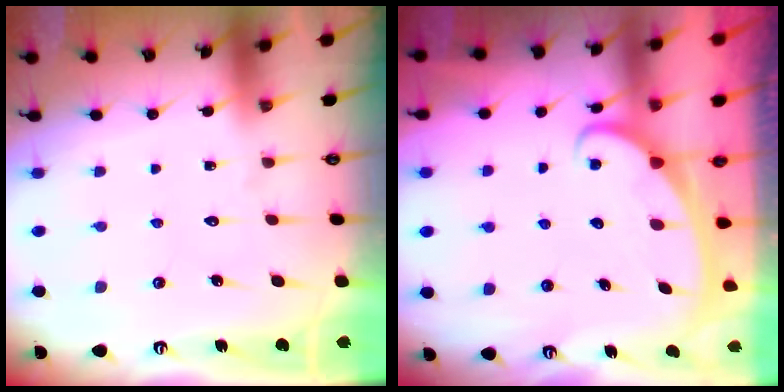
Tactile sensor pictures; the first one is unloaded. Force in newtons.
{"total": 2.5, "press": 2.5, "slide": 0.4}